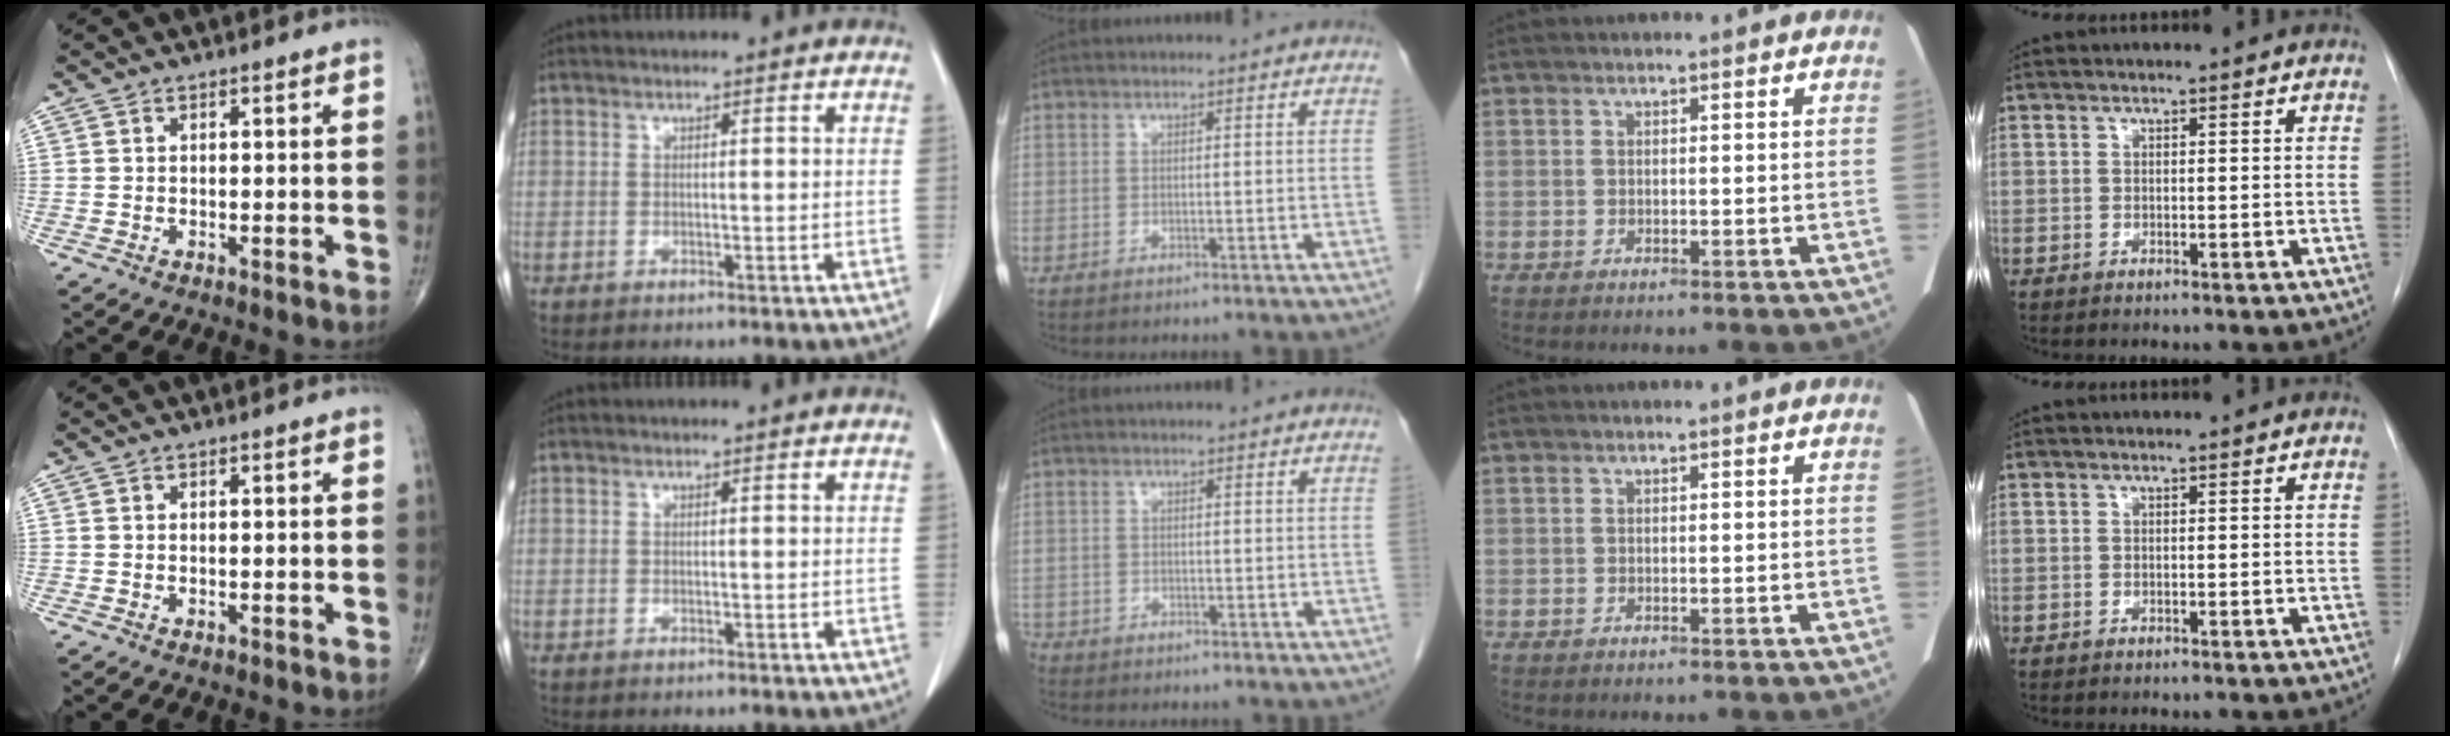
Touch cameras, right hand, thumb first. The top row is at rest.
{"middle": {"total": 2.9, "force": [-2.5, 1.3, 0.6], "torque": [-0.016, -0.001, -0.042]}}